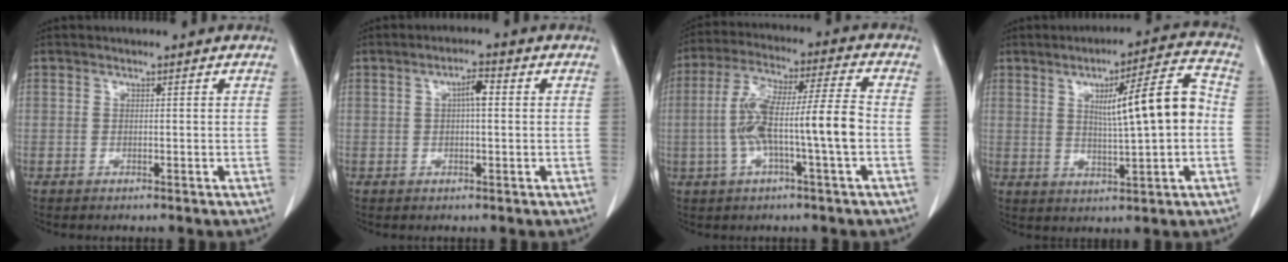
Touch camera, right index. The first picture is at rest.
{"total": 3.0, "force": [0.5, 0.7, 2.9], "torque": [-0.049, 0.008, 0.006]}
{"total": 12.2, "force": [-2.2, 0.4, 12.0], "torque": [-0.232, 0.025, -0.043]}
{"total": 11.3, "force": [0.9, 0.8, 11.2], "torque": [-0.165, 0.018, 0.016]}